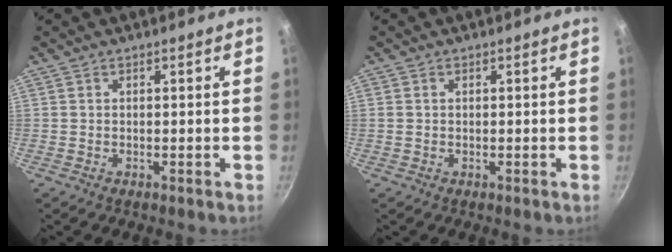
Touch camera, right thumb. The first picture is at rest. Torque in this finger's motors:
{"motor_torque": [0.02, -0.29, -0.43, 0.10, -0.03]}